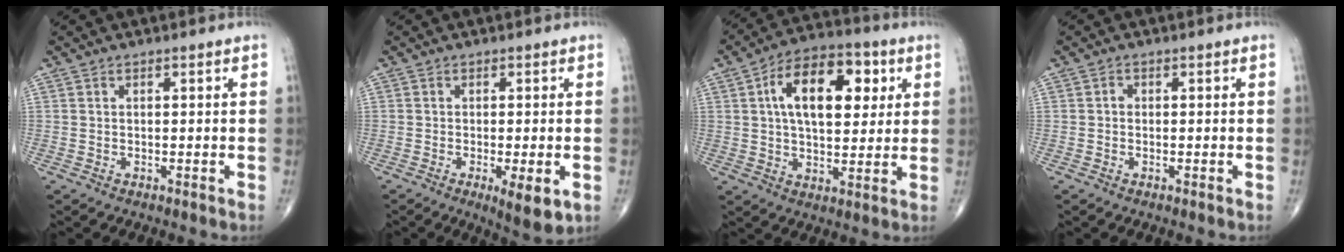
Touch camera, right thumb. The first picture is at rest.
{"total": 6.1, "force": [-2.0, 1.6, 5.6], "torque": [-0.083, -0.017, -0.029]}
{"total": 16.6, "force": [4.5, 9.1, 13.1], "torque": [-0.178, 0.009, 0.067]}
{"total": 0.8, "force": [-0.1, 0.7, 0.4], "torque": [0.000, 0.003, -0.006]}